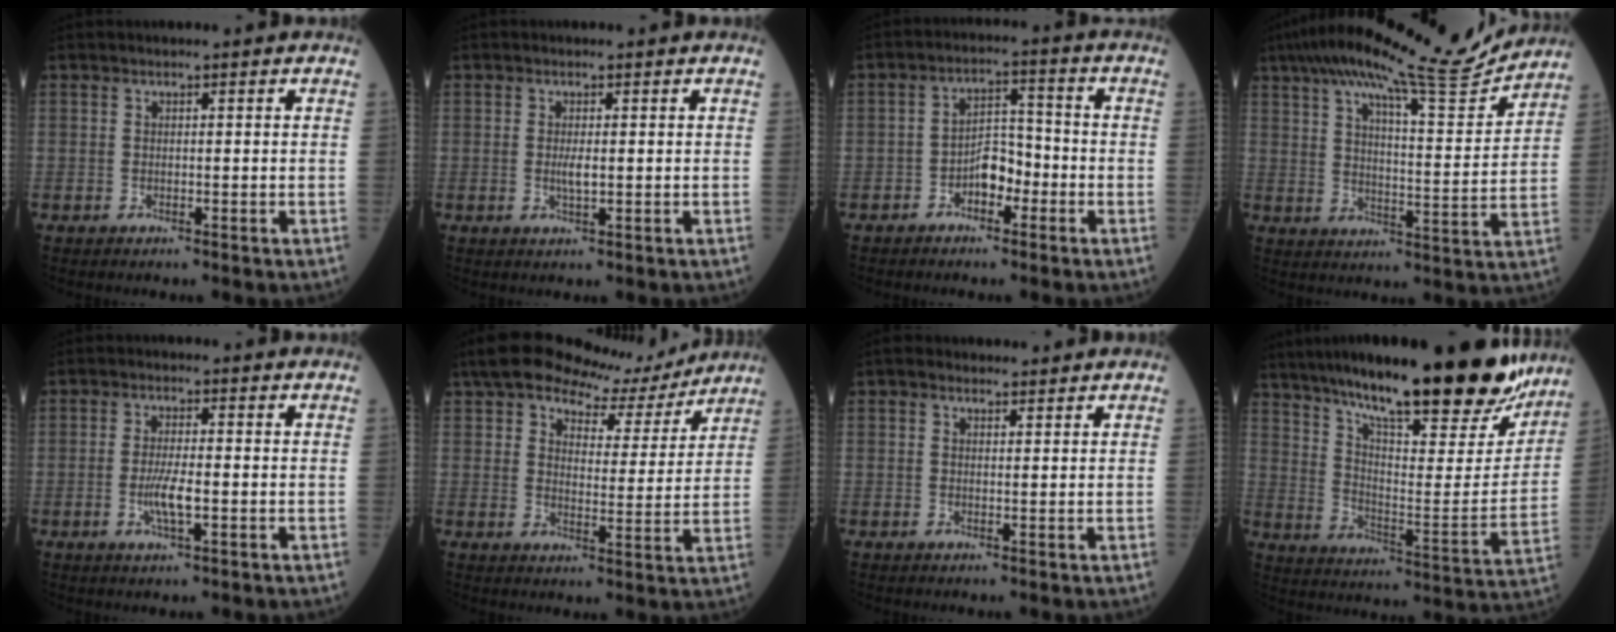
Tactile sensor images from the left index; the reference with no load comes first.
{"total": 1.8, "force": [0.0, 0.5, 1.8], "torque": [-0.040, -0.002, 0.001]}
{"total": 5.0, "force": [-2.4, 2.6, 3.6], "torque": [-0.062, 0.015, -0.046]}
{"total": 19.1, "force": [16.6, 1.3, 9.2], "torque": [-0.154, -0.001, 0.239]}
{"total": 4.2, "force": [-1.1, 0.7, 4.0], "torque": [-0.084, -0.004, -0.019]}
{"total": 12.7, "force": [10.9, 4.3, 4.8], "torque": [-0.073, 0.016, 0.151]}
{"total": 1.4, "force": [1.2, 0.8, 0.3], "torque": [-0.013, 0.010, 0.017]}
{"total": 28.5, "force": [22.7, 4.9, 16.7], "torque": [-0.262, -0.021, 0.322]}